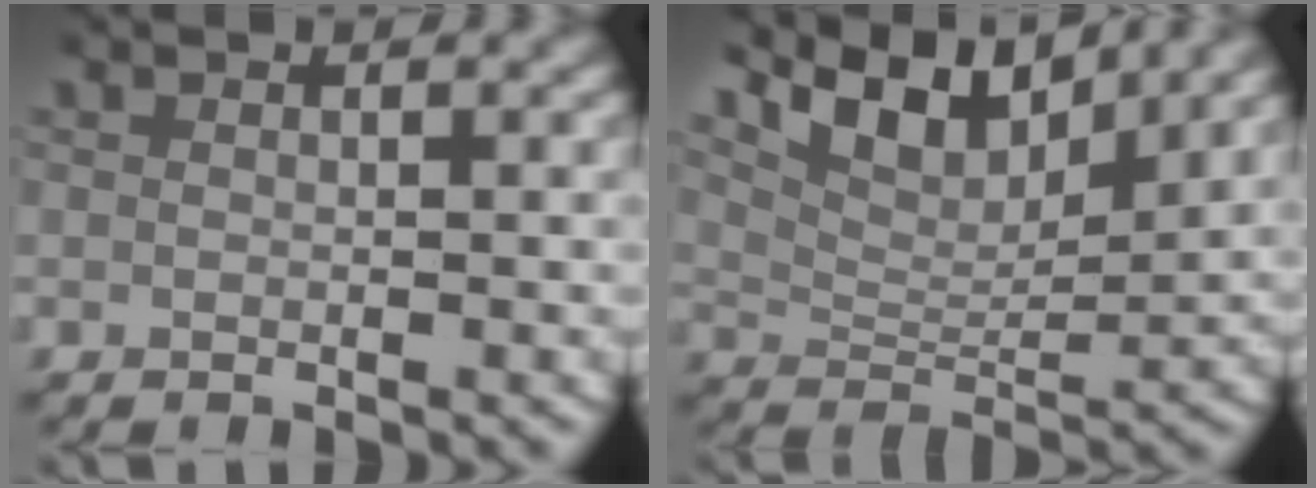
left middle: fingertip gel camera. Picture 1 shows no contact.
{"total": 8.0, "force": [5.4, 3.5, 4.9], "torque": [-0.092, 0.007, 0.090]}